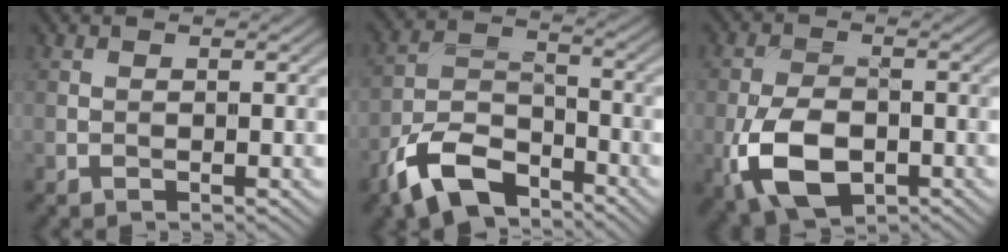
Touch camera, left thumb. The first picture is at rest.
{"total": 10.0, "force": [-6.8, 4.6, 5.8], "torque": [-0.116, -0.006, -0.146]}
{"total": 8.8, "force": [-3.3, 5.1, 6.4], "torque": [-0.147, -0.016, -0.070]}